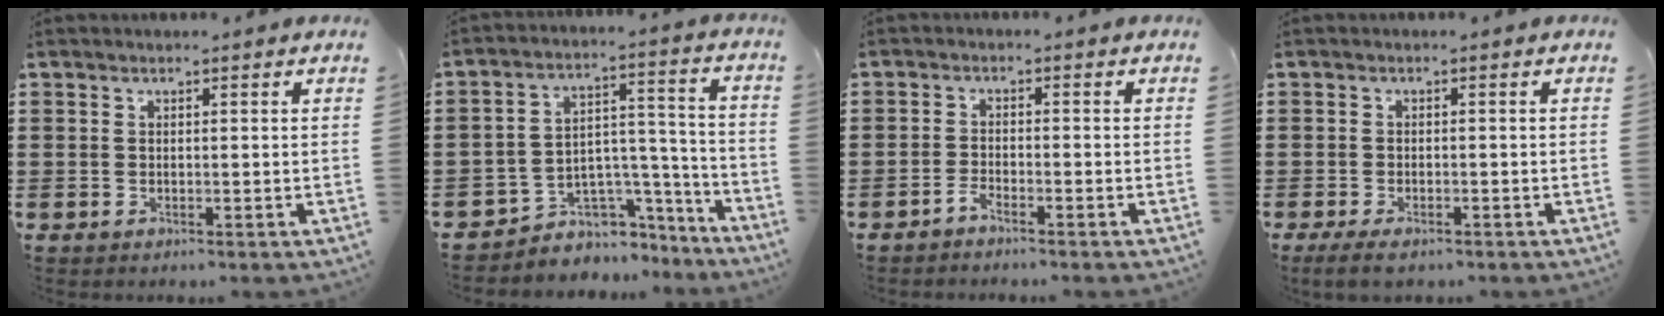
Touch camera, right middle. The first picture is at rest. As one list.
[{"total": 5.0, "force": [-4.0, 3.0, 0.4], "torque": [-0.018, 0.006, -0.078]}, {"total": 1.7, "force": [-1.5, 0.1, 0.8], "torque": [-0.016, 0.000, -0.029]}, {"total": 1.8, "force": [-1.3, 0.5, 1.2], "torque": [-0.036, -0.006, -0.029]}]